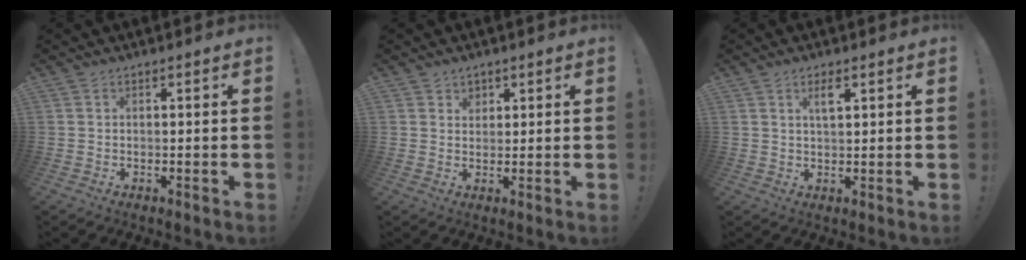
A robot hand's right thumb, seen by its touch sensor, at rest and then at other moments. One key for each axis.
{"total": 2.4, "fx": 1.5, "fy": 1.8, "fz": 0.4, "tx": -0.005, "ty": -0.008, "tz": 0.027}
{"total": 3.6, "fx": 1.9, "fy": 1.3, "fz": 2.8, "tx": -0.041, "ty": -0.007, "tz": 0.028}